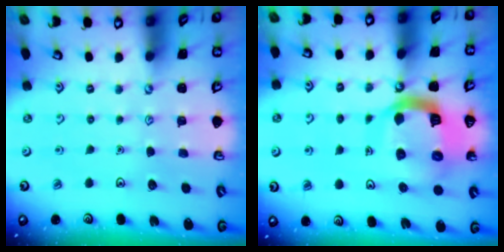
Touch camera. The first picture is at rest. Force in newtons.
{"total": 15.5, "press": 15.4, "slide": 1.9}